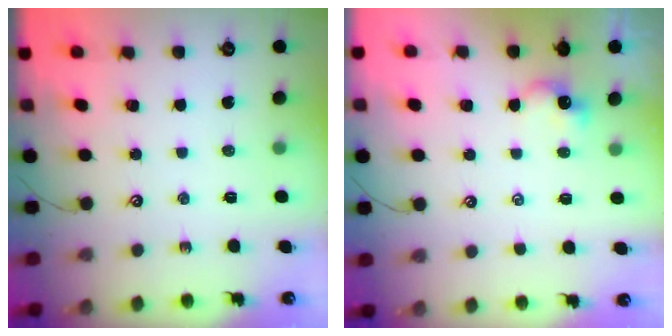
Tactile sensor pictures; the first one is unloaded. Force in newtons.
{"total": 2.8, "press": 2.8, "slide": 0.1}